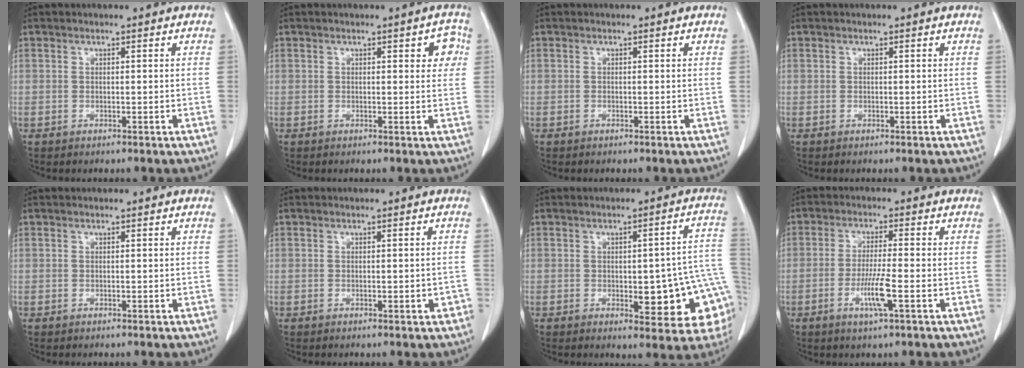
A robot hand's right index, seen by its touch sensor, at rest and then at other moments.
{"total": 3.3, "force": [1.0, 1.3, 2.8], "torque": [-0.020, 0.007, 0.007]}
{"total": 0.0}
{"total": 0.0}
{"total": 0.0}
{"total": 1.6, "force": [-0.5, 0.6, 1.4], "torque": [-0.017, 0.005, -0.002]}
{"total": 14.0, "force": [-2.7, 4.2, 13.1], "torque": [-0.095, 0.022, -0.019]}
{"total": 5.6, "force": [-2.1, -0.1, 5.2], "torque": [-0.100, -0.011, -0.039]}